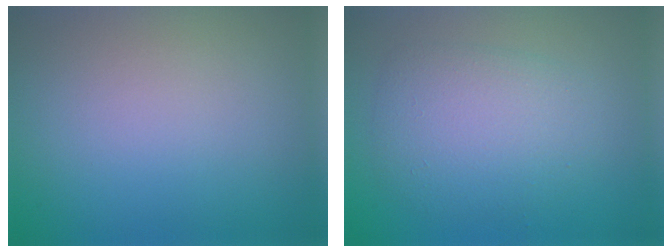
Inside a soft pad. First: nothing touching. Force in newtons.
{"total": 4.6, "press": 4.6, "slide": 0.1}